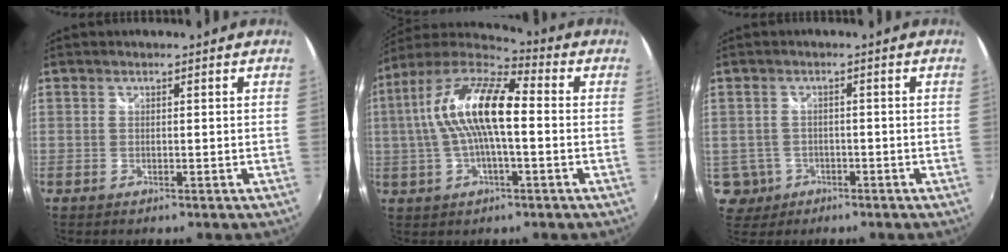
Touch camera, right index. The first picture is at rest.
{"total": 15.7, "force": [1.0, 5.0, 14.8], "torque": [-0.276, 0.017, 0.006]}
{"total": 4.6, "force": [-1.6, 4.3, 0.7], "torque": [-0.023, 0.004, -0.020]}